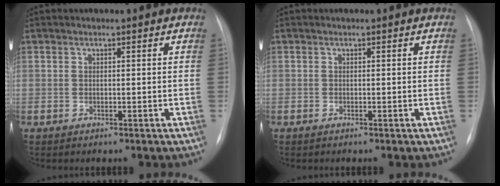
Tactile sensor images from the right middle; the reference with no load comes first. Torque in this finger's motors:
{"motor_torque": [-0.11, 0.01, 0.07, 0.02]}